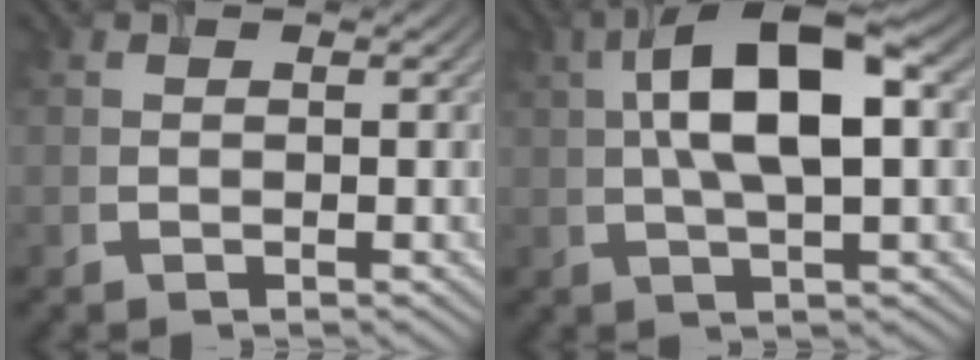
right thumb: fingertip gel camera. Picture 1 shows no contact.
{"total": 11.4, "force": [1.9, 4.3, 10.4], "torque": [-0.187, 0.016, 0.030]}